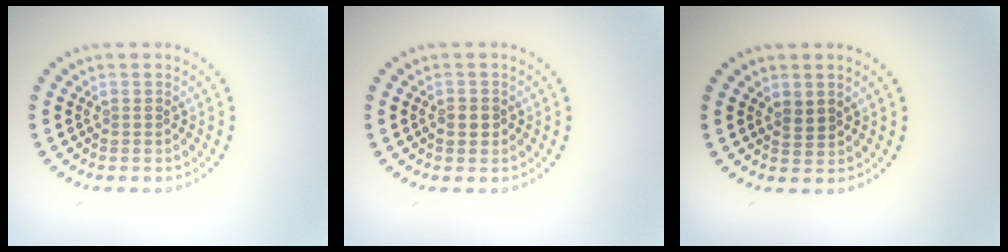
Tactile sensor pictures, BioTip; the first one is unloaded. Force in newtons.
{"total": 1.3, "press": 1.3, "slide": 0.1}
{"total": 1.3, "press": 1.1, "slide": 0.6}